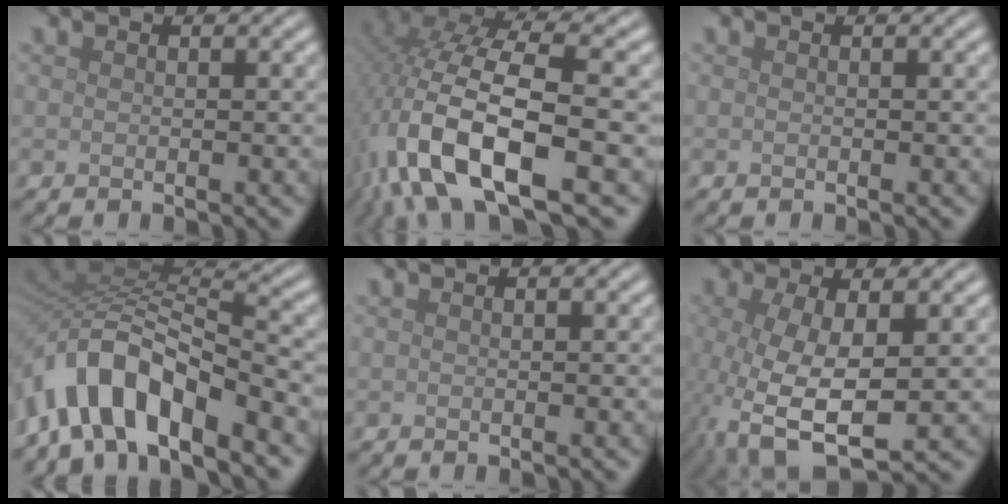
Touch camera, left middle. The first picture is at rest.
{"total": 13.9, "force": [-4.8, 5.5, 11.8], "torque": [-0.262, -0.015, -0.082]}
{"total": 0.0}
{"total": 9.2, "force": [-5.2, 3.9, 6.6], "torque": [-0.109, 0.013, -0.108]}
{"total": 0.0}
{"total": 8.2, "force": [-1.7, 3.7, 7.1], "torque": [-0.170, -0.022, -0.026]}